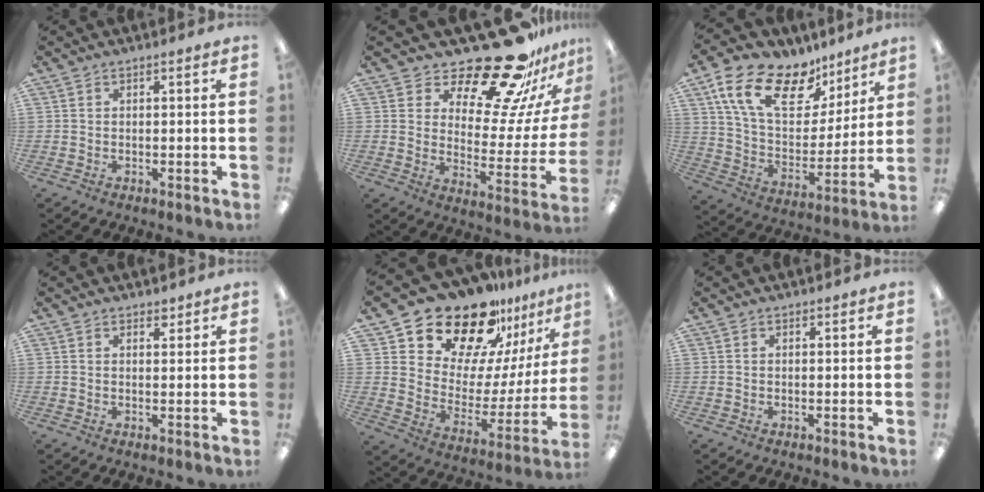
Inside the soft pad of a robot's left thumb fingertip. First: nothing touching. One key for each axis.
{"total": 22.3, "fx": 18.2, "fy": 6.4, "fz": 11.2, "tx": -0.161, "ty": -0.138, "tz": 0.298}
{"total": 20.2, "fx": 12.4, "fy": 10.7, "fz": 11.9, "tx": -0.223, "ty": -0.057, "tz": 0.225}
{"total": 1.7, "fx": 1.4, "fy": 0.9, "fz": 0.4, "tx": 0.007, "ty": -0.006, "tz": 0.023}
{"total": 22.4, "fx": 18.7, "fy": 10.1, "fz": 7.2, "tx": -0.126, "ty": -0.143, "tz": 0.333}
{"total": 0.0}